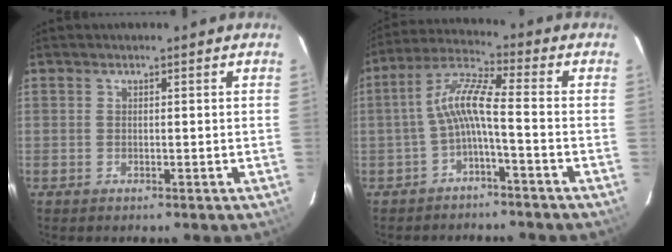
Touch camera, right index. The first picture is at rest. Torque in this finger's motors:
{"motor_torque": [0.92, -0.50, 0.67, 0.18]}